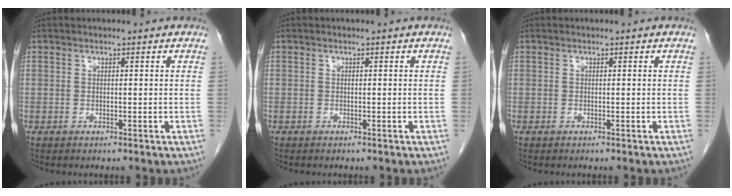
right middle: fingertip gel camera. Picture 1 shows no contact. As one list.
[{"total": 0.0}, {"total": 0.0}]